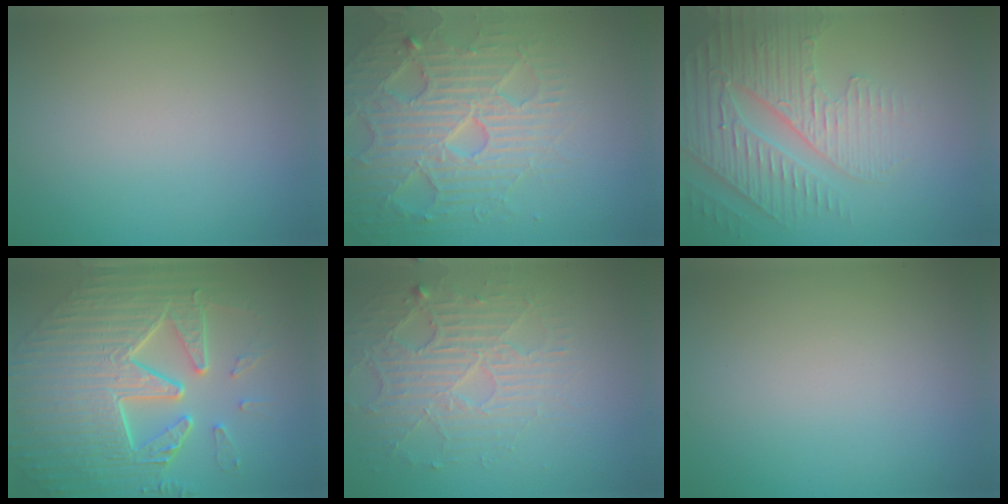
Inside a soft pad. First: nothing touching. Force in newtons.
{"total": 7.0, "press": 6.9, "slide": 1.4}
{"total": 4.9, "press": 4.5, "slide": 2.0}
{"total": 10.8, "press": 7.4, "slide": 7.8}
{"total": 4.3, "press": 3.8, "slide": 2.0}
{"total": 0.0}